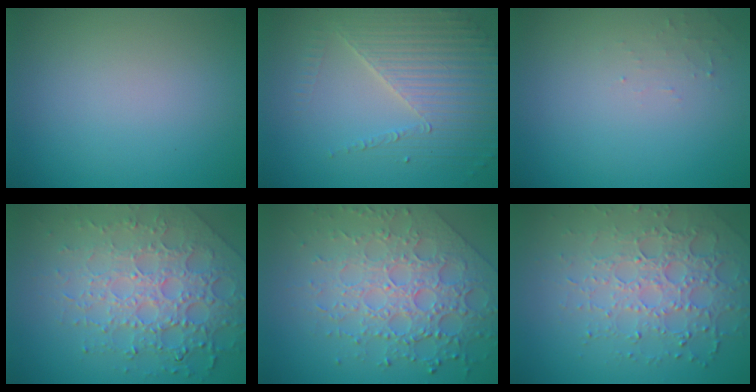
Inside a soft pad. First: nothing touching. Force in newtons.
{"total": 4.7, "press": 4.0, "slide": 2.5}
{"total": 1.1, "press": 1.1, "slide": 0.2}
{"total": 7.9, "press": 5.6, "slide": 5.6}
{"total": 7.4, "press": 5.4, "slide": 5.1}
{"total": 4.9, "press": 4.3, "slide": 2.3}